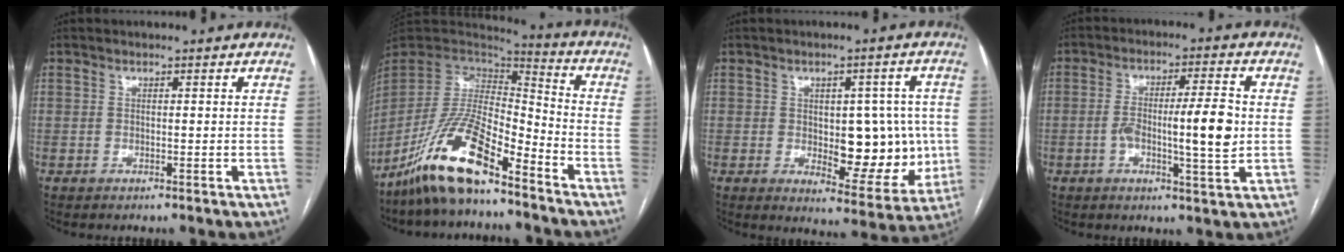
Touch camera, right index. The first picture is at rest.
{"total": 15.1, "force": [-10.6, 3.7, 10.1], "torque": [-0.198, 0.006, -0.197]}
{"total": 11.8, "force": [-0.5, 5.6, 10.3], "torque": [-0.113, 0.011, 0.011]}
{"total": 9.7, "force": [-0.7, 1.3, 9.6], "torque": [-0.160, 0.011, -0.010]}